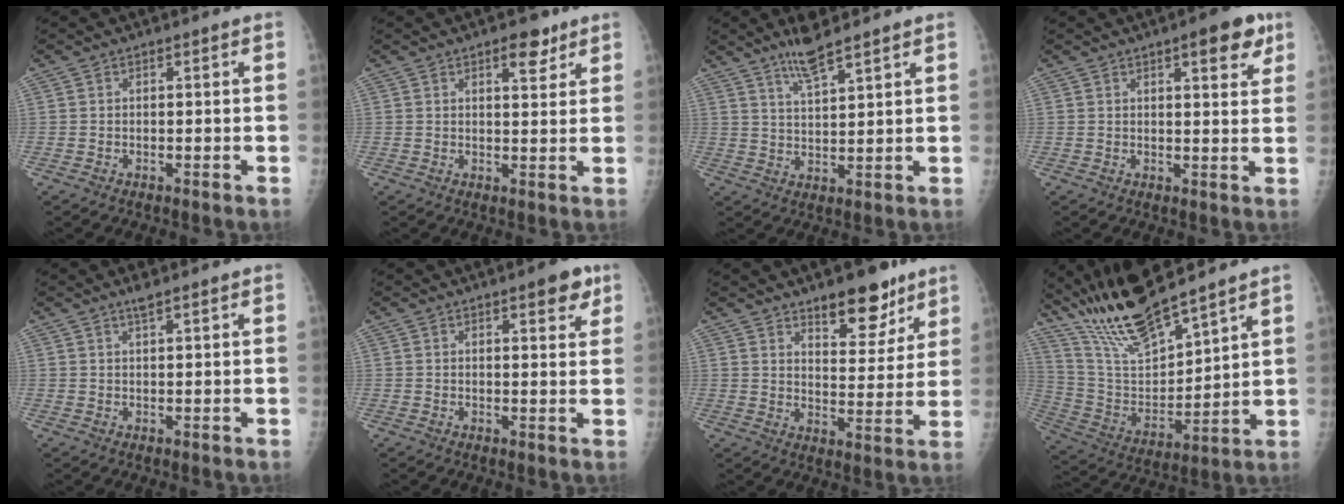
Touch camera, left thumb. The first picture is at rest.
{"total": 4.6, "force": [2.9, 2.0, 3.0], "torque": [-0.025, -0.015, 0.039]}
{"total": 6.3, "force": [4.9, 0.7, 3.9], "torque": [-0.072, -0.029, 0.093]}
{"total": 7.0, "force": [3.9, 2.3, 5.4], "torque": [-0.049, -0.014, 0.045]}
{"total": 1.9, "force": [1.4, 0.2, 1.3], "torque": [-0.022, -0.003, 0.026]}
{"total": 4.8, "force": [2.8, 1.6, 3.5], "torque": [-0.030, -0.012, 0.032]}
{"total": 11.4, "force": [8.0, 4.8, 6.5], "torque": [-0.055, -0.054, 0.123]}
{"total": 17.5, "force": [14.8, 2.7, 9.0], "torque": [-0.155, -0.071, 0.295]}